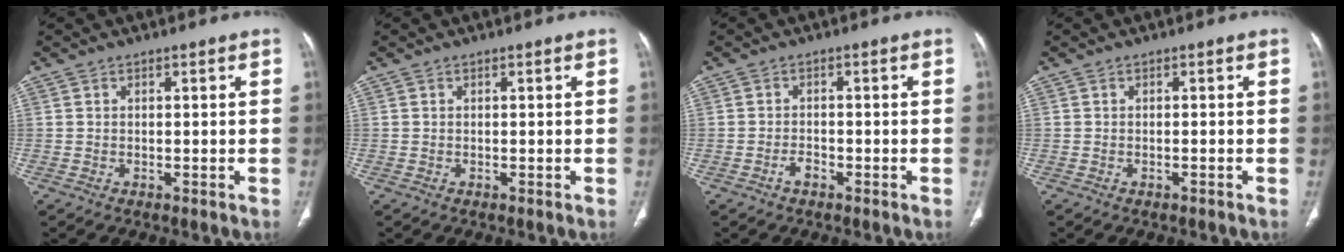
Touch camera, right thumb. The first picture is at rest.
{"total": 0.0}
{"total": 1.7, "force": [-1.2, 0.8, 0.9], "torque": [-0.018, 0.007, -0.023]}
{"total": 0.5, "force": [-0.4, -0.1, 0.3], "torque": [-0.012, 0.006, -0.003]}